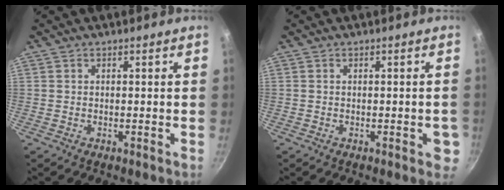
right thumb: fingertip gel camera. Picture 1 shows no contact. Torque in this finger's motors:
{"motor_torque": [0.44, 0.79, -0.25, 0.06, 0.07]}